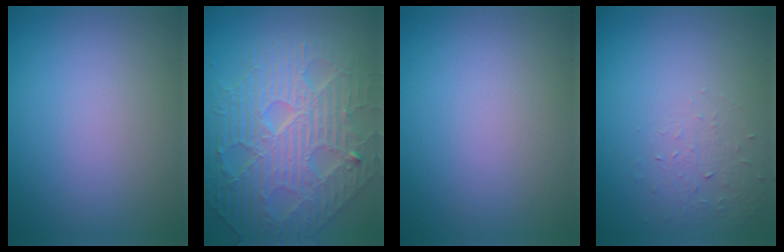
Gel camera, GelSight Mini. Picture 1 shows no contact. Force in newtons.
{"total": 6.8, "press": 5.8, "slide": 3.5}
{"total": 0.0}
{"total": 1.3, "press": 0.6, "slide": 1.2}